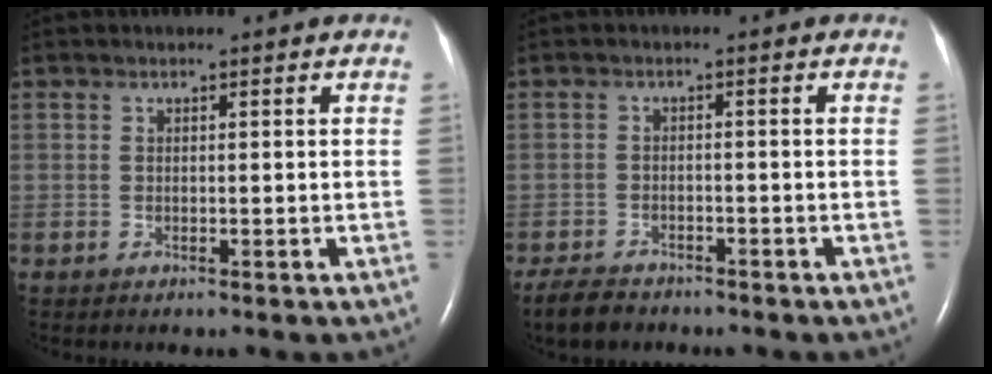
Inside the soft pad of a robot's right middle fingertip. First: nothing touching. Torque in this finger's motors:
{"motor_torque": [0.00, -0.03, 0.00, 0.01]}